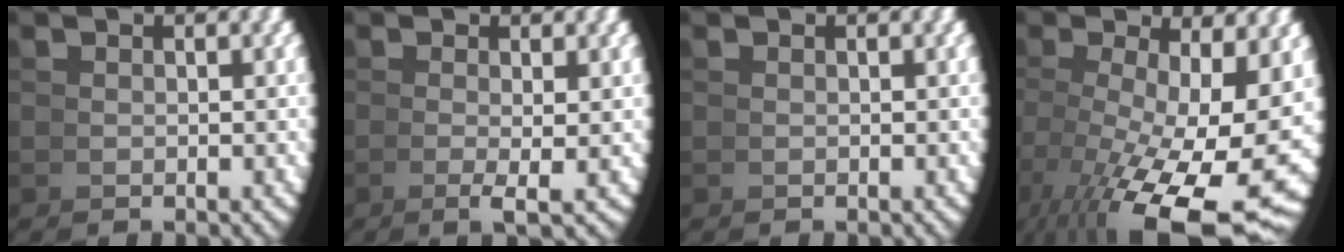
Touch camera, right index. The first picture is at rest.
{"total": 2.0, "force": [-0.3, -0.1, 2.0], "torque": [-0.040, -0.011, -0.002]}
{"total": 0.0}
{"total": 12.6, "force": [-2.9, 6.3, 10.5], "torque": [-0.172, -0.066, -0.005]}